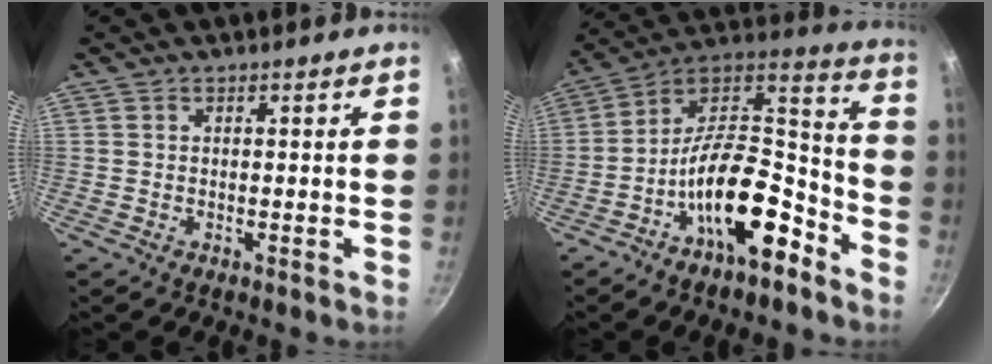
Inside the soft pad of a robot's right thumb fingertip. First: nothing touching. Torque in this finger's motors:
{"motor_torque": [2.71, 1.81, 1.63, -1.13, 0.49]}